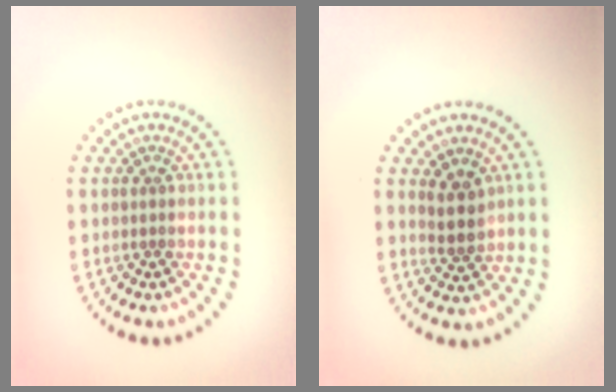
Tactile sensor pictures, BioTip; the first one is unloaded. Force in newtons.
{"total": 2.2, "press": 1.9, "slide": 1.1}